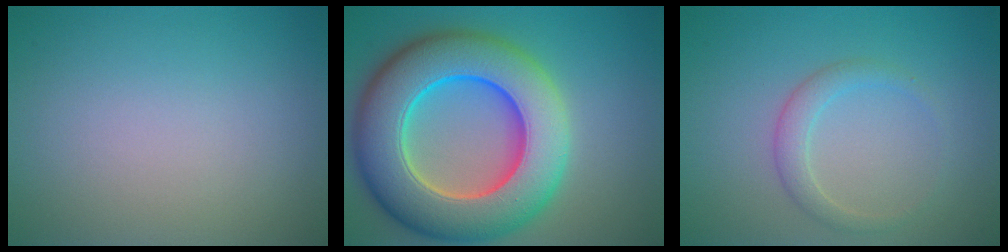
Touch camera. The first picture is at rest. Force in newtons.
{"total": 13.3, "press": 13.1, "slide": 2.1}
{"total": 1.9, "press": 1.9, "slide": 0.1}